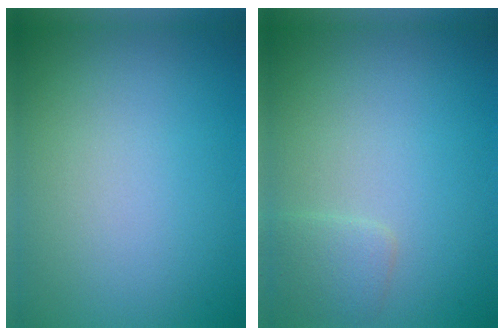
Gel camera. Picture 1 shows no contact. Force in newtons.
{"total": 1.5, "press": 1.5, "slide": 0.0}